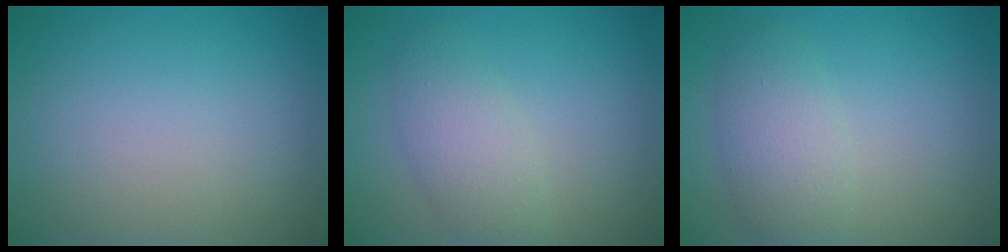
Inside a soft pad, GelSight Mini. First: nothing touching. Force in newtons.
{"total": 3.1, "press": 3.1, "slide": 0.0}
{"total": 3.5, "press": 3.5, "slide": 0.2}